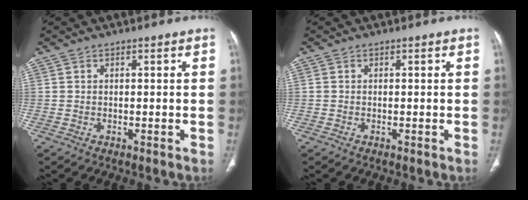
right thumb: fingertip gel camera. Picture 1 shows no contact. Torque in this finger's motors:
{"motor_torque": [0.02, -0.14, -0.44, 0.22, -0.03]}